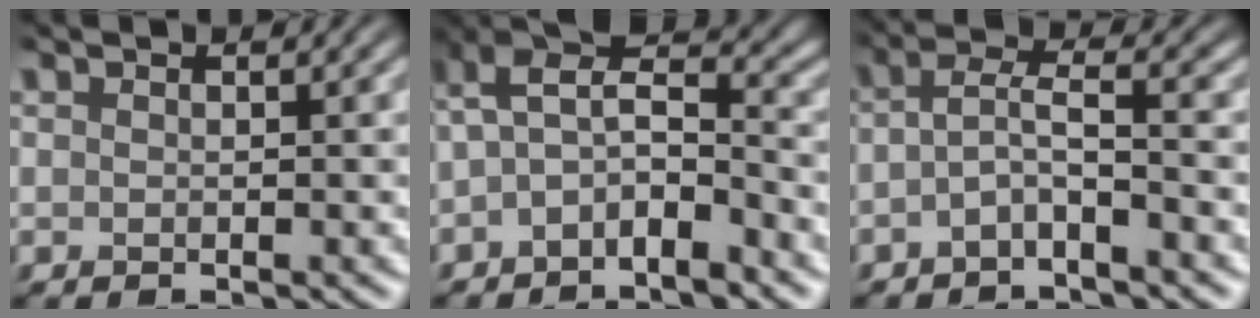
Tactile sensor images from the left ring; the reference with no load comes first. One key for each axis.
{"total": 5.1, "fx": -1.6, "fy": 2.5, "fz": 4.2, "tx": -0.073, "ty": 0.014, "tz": -0.039}
{"total": 2.4, "fx": -1.2, "fy": 0.4, "fz": 2.0, "tx": -0.043, "ty": 0.008, "tz": -0.032}